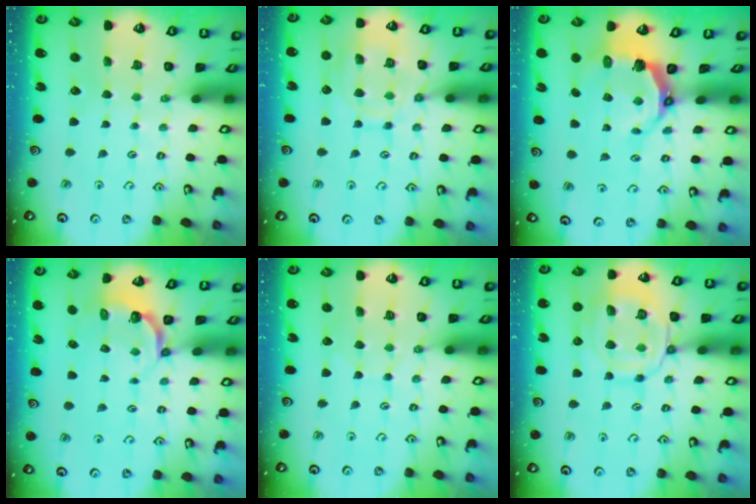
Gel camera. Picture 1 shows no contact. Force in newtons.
{"total": 12.9, "press": 12.8, "slide": 1.1}
{"total": 7.6, "press": 6.0, "slide": 4.8}
{"total": 4.8, "press": 3.7, "slide": 3.0}
{"total": 3.9, "press": 3.9, "slide": 0.5}
{"total": 14.2, "press": 14.2, "slide": 1.2}